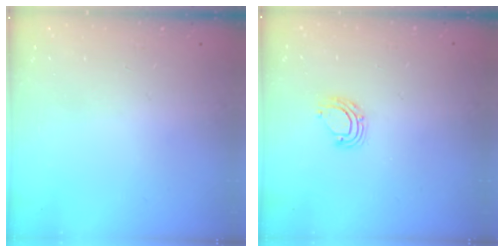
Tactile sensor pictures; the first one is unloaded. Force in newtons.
{"total": 6.9, "press": 6.8, "slide": 0.9}